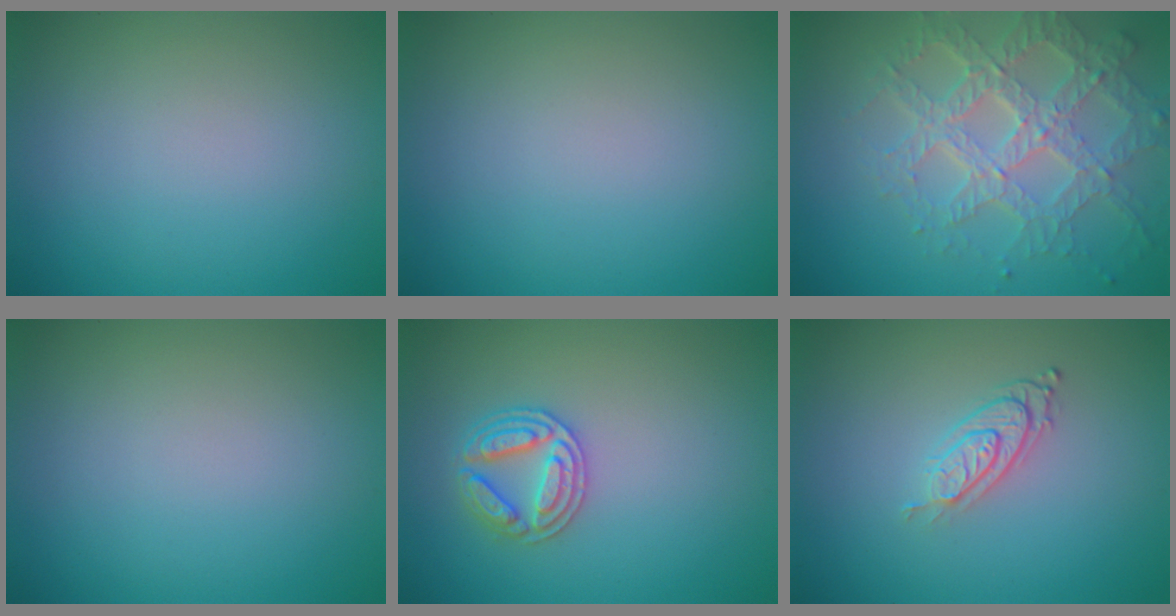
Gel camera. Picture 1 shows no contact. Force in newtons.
{"total": 0.0}
{"total": 6.6, "press": 4.7, "slide": 4.6}
{"total": 0.0}
{"total": 3.0, "press": 3.0, "slide": 0.4}
{"total": 3.0, "press": 2.0, "slide": 2.2}